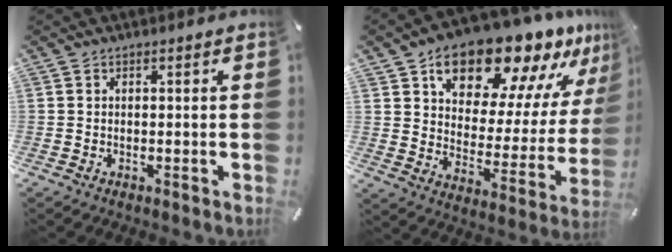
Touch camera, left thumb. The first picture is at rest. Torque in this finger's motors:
{"motor_torque": [1.69, 1.03, 2.05, -0.65, 0.16]}